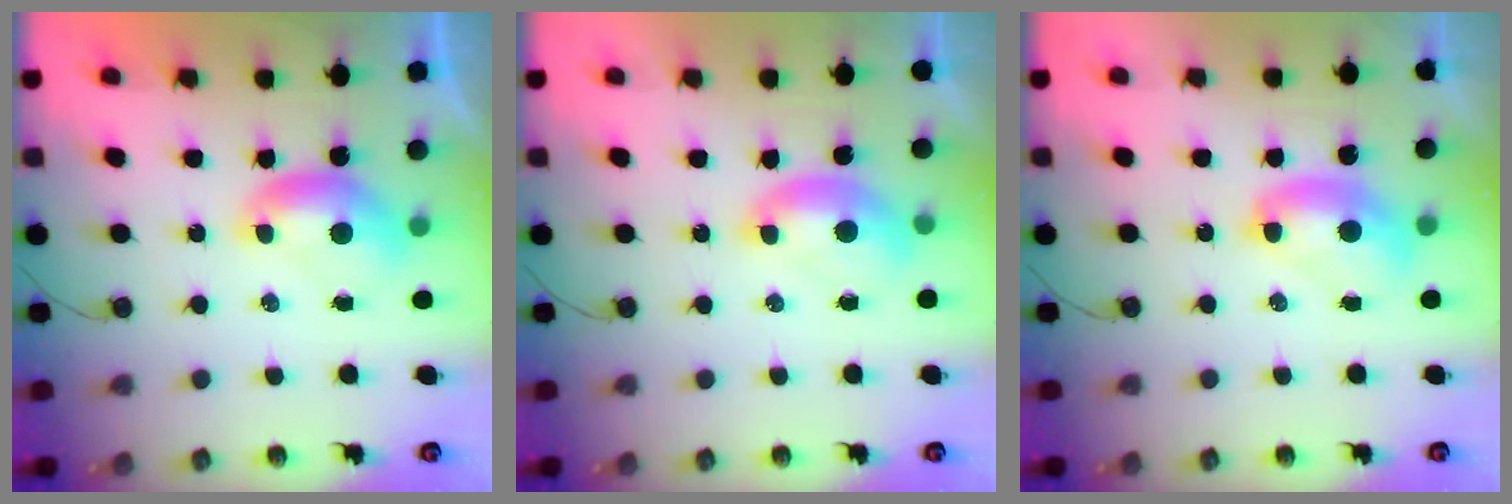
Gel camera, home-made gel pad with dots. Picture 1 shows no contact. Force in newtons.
{"total": 1.7, "press": 1.6, "slide": 0.6}
{"total": 2.6, "press": 2.6, "slide": 0.1}